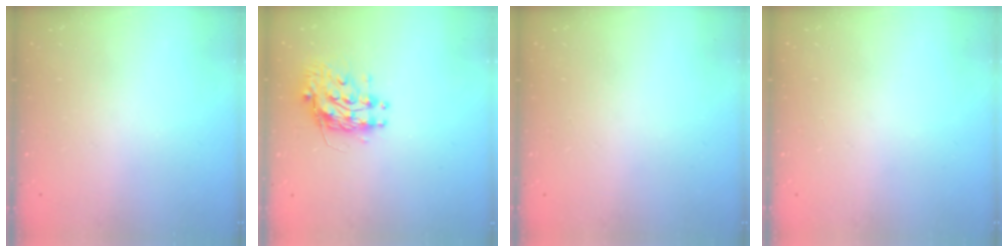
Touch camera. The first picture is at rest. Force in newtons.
{"total": 10.6, "press": 10.5, "slide": 0.8}
{"total": 0.0}
{"total": 0.0}